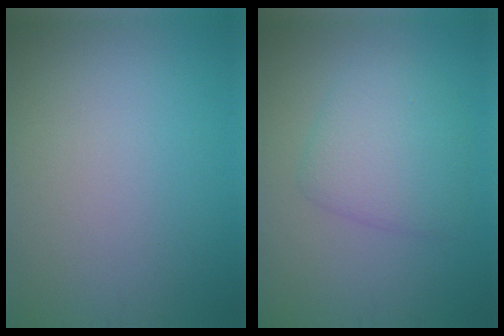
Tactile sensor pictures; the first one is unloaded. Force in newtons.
{"total": 3.8, "press": 3.8, "slide": 0.1}